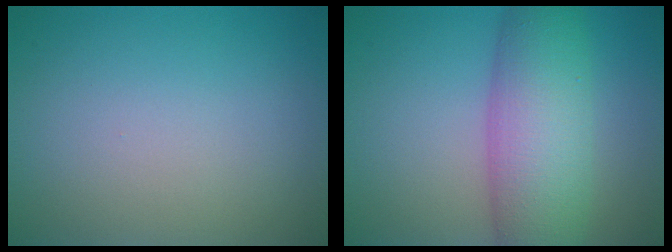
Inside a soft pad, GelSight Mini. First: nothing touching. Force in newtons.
{"total": 8.2, "press": 8.2, "slide": 0.1}